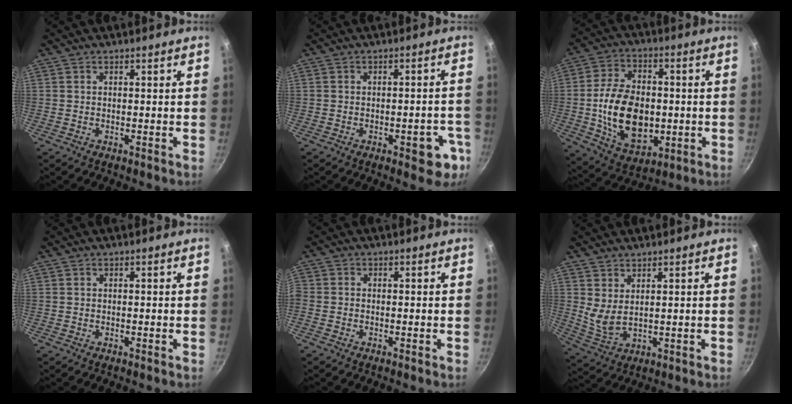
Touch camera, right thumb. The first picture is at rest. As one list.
[{"total": 7.1, "force": [-3.0, 3.3, 5.4], "torque": [-0.033, 0.020, -0.033]}, {"total": 17.8, "force": [-1.5, 11.7, 13.3], "torque": [-0.211, 0.007, -0.017]}, {"total": 0.0}, {"total": 0.8, "force": [-0.5, 0.4, 0.5], "torque": [-0.019, 0.004, -0.017]}, {"total": 4.8, "force": [2.5, 1.9, 3.6], "torque": [-0.064, -0.031, 0.058]}]